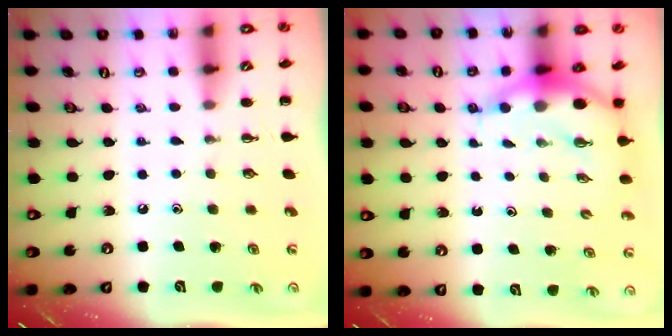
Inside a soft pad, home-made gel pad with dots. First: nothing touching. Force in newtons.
{"total": 6.4, "press": 6.3, "slide": 1.2}